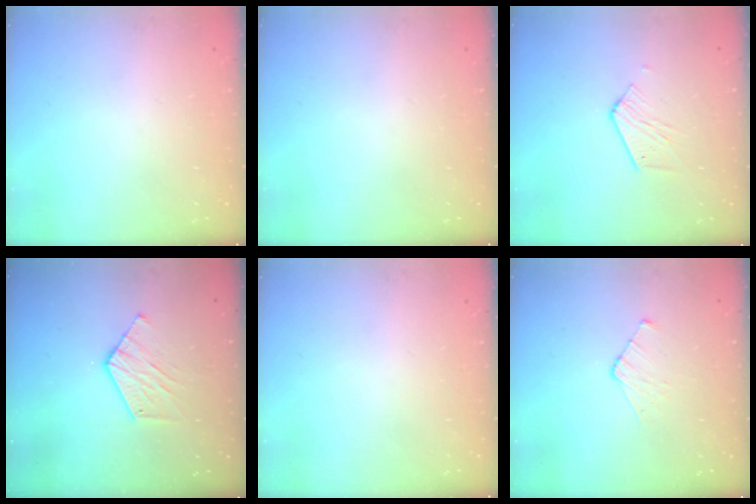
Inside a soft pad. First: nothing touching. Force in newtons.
{"total": 0.0}
{"total": 6.2, "press": 6.2, "slide": 0.4}
{"total": 8.3, "press": 8.3, "slide": 0.1}
{"total": 0.0}
{"total": 5.2, "press": 5.2, "slide": 0.5}